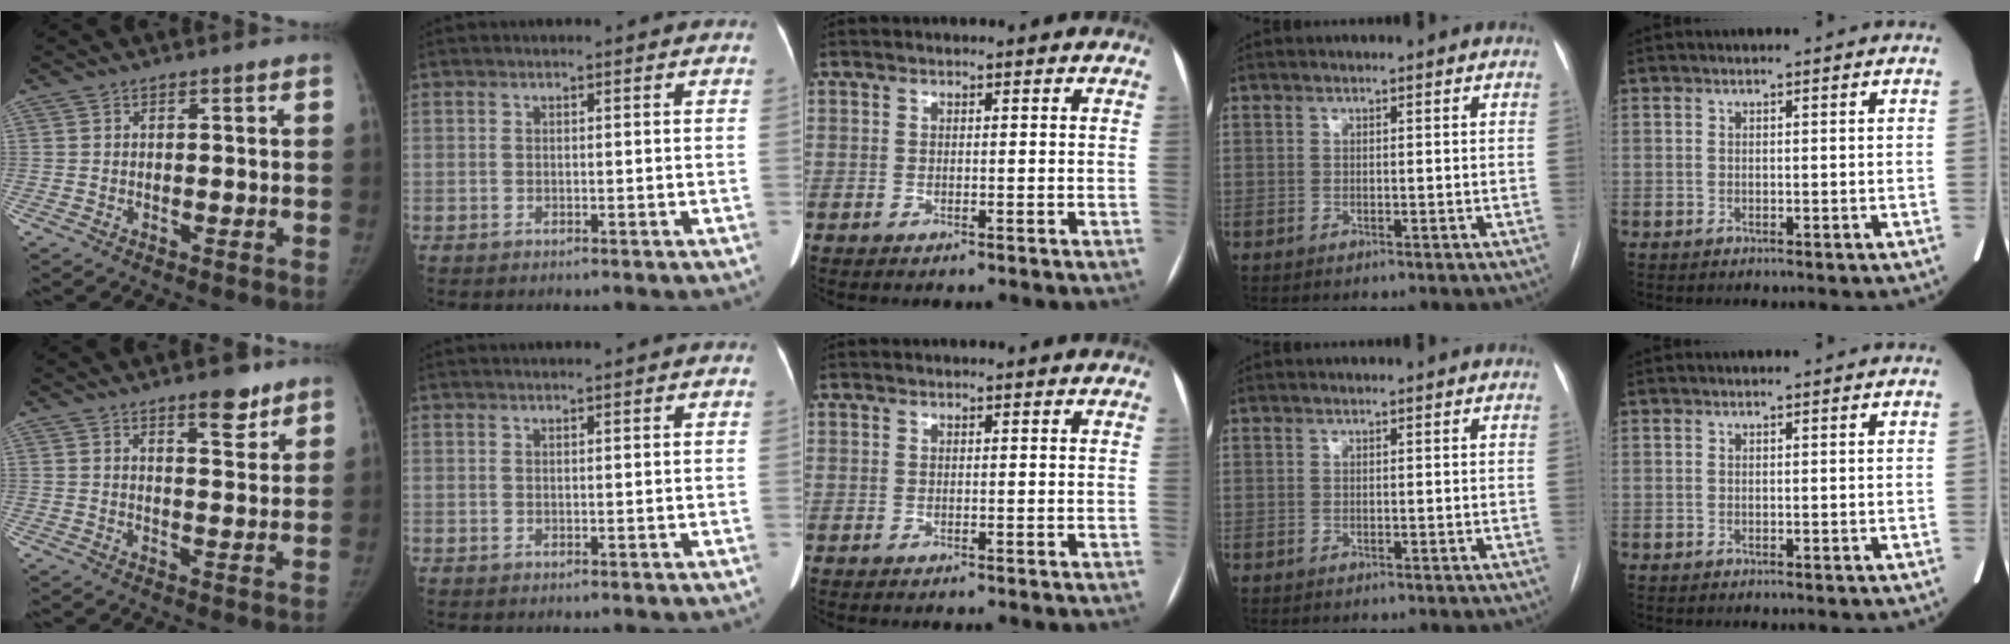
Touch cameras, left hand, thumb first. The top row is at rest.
{"thumb": {"total": 6.1, "force": [4.3, 2.2, 3.8], "torque": [-0.029, -0.026, 0.058]}, "index": {"total": 2.5, "force": [2.3, -0.3, 0.9], "torque": [-0.013, 0.020, 0.031]}}